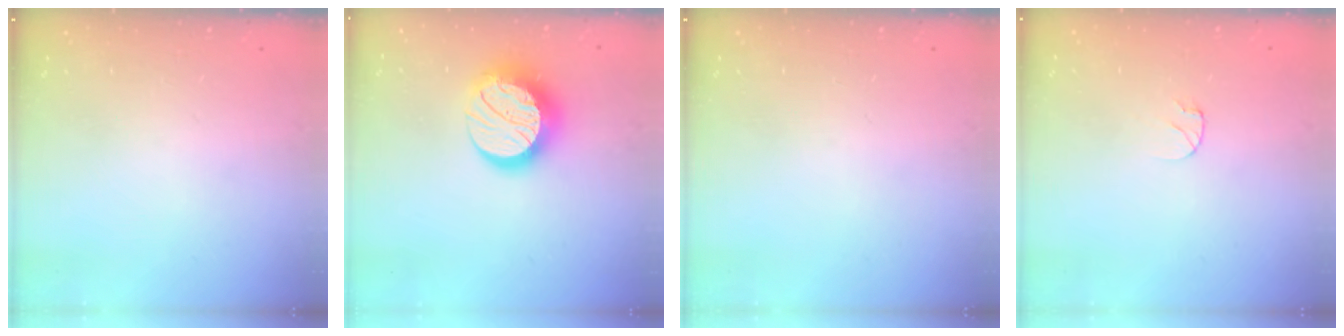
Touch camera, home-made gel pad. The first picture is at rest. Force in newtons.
{"total": 14.8, "press": 14.7, "slide": 1.1}
{"total": 0.0}
{"total": 4.8, "press": 4.8, "slide": 0.3}